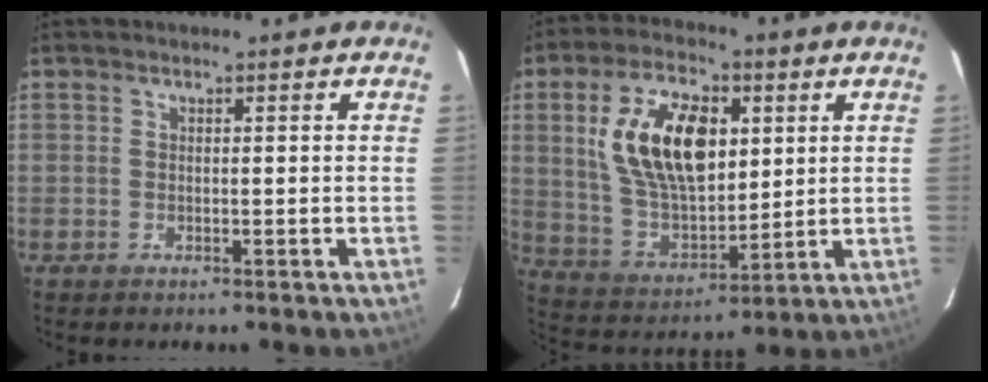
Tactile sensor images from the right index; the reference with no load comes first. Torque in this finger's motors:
{"motor_torque": [0.75, 0.05, 1.05, 0.21]}